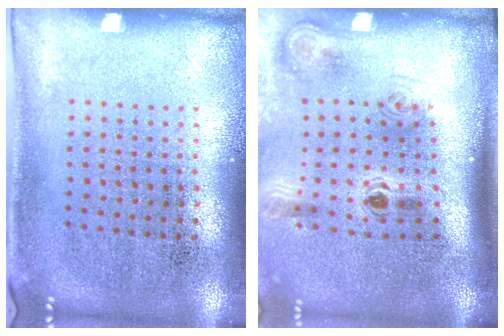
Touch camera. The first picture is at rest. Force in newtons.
{"total": 2.2, "press": 1.4, "slide": 1.7}